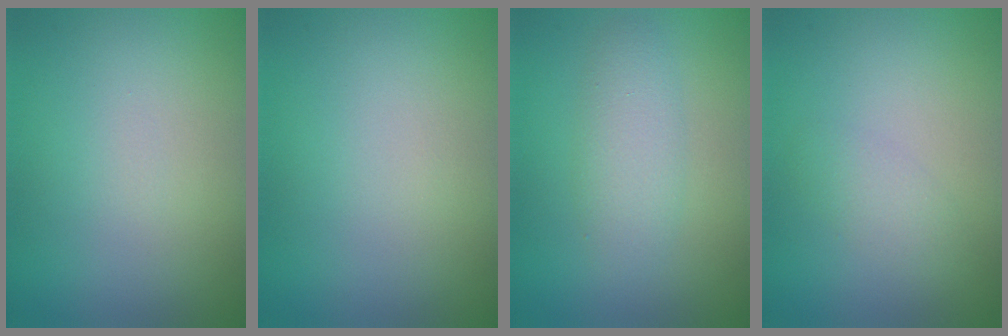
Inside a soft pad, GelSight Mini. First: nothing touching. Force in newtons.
{"total": 0.0}
{"total": 2.7, "press": 2.7, "slide": 0.1}
{"total": 1.6, "press": 1.6, "slide": 0.1}